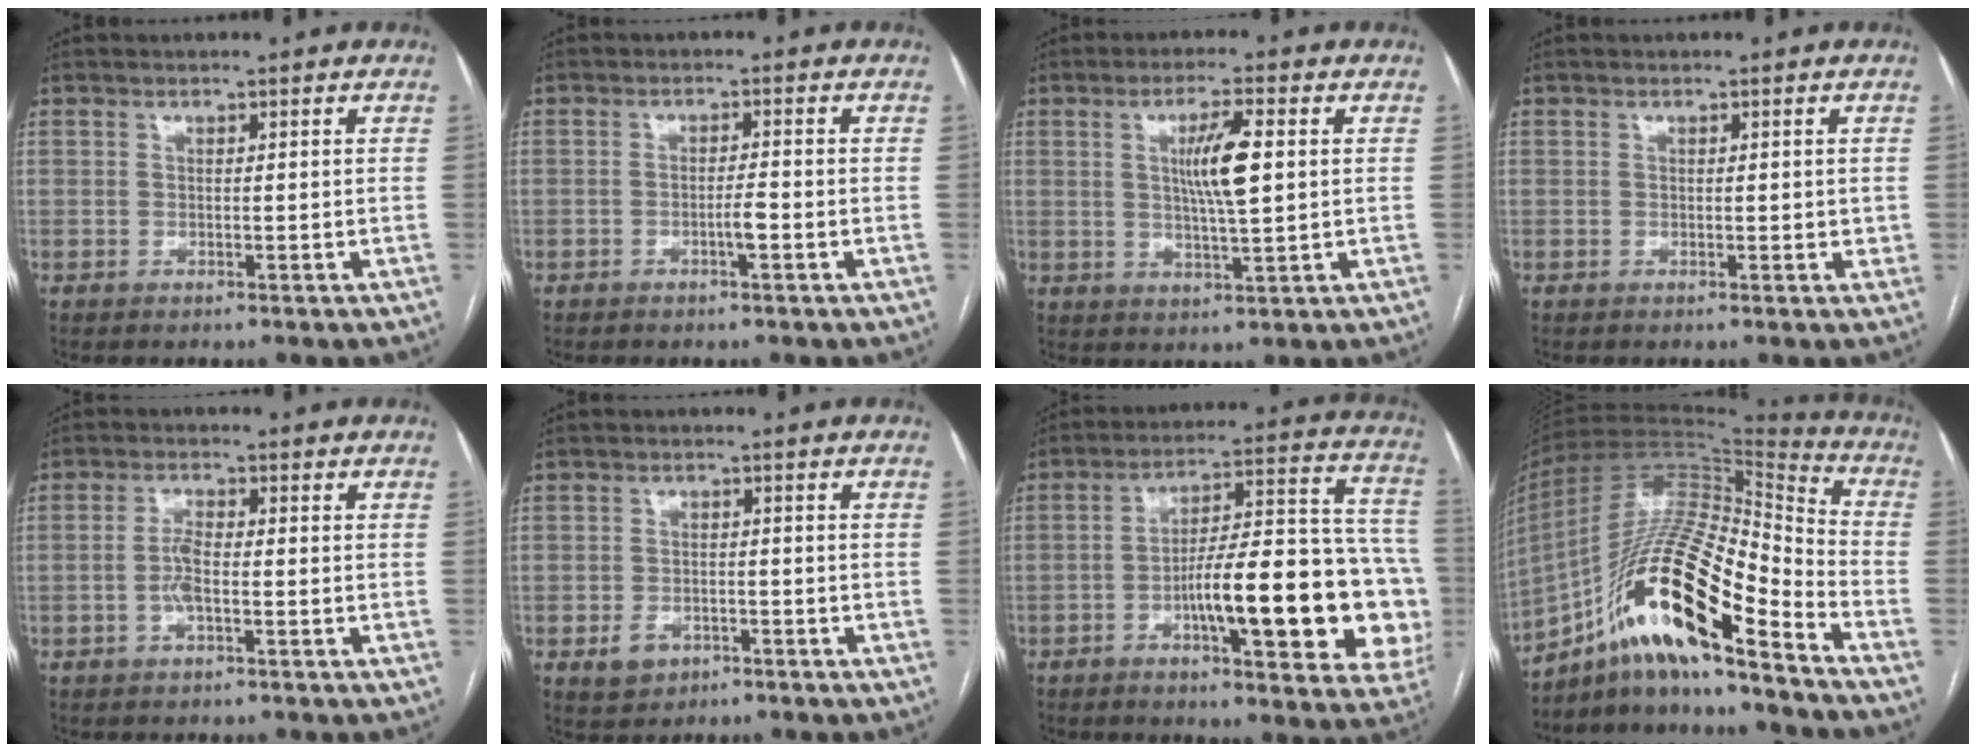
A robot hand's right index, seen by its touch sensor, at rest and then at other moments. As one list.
[{"total": 2.1, "force": [-0.9, 0.1, 1.9], "torque": [-0.032, 0.001, -0.014]}, {"total": 7.2, "force": [1.3, 0.6, 7.1], "torque": [-0.127, -0.001, 0.023]}, {"total": 1.2, "force": [0.1, 0.6, 1.0], "torque": [-0.015, -0.001, 0.001]}, {"total": 3.2, "force": [-0.8, 0.8, 3.0], "torque": [-0.065, 0.004, -0.015]}, {"total": 3.8, "force": [-1.9, 2.9, 1.6], "torque": [-0.027, 0.004, -0.024]}, {"total": 23.9, "force": [-5.9, 5.1, 22.6], "torque": [-0.236, 0.030, -0.069]}, {"total": 24.6, "force": [-12.7, 4.9, 20.5], "torque": [-0.375, 0.002, -0.221]}]